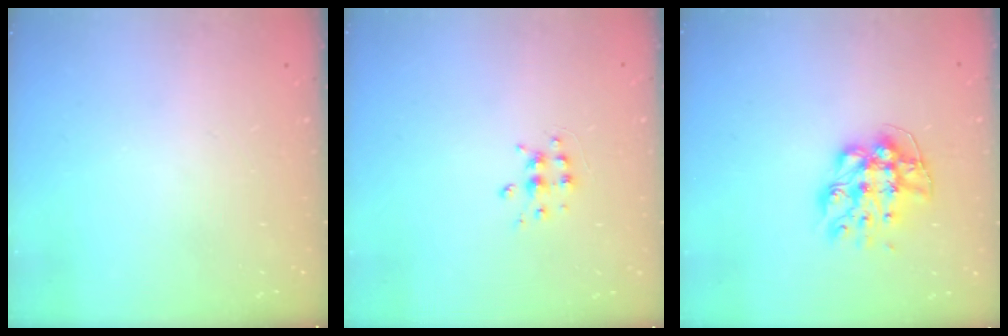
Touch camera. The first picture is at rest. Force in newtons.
{"total": 5.4, "press": 5.4, "slide": 0.5}
{"total": 11.2, "press": 11.1, "slide": 0.9}